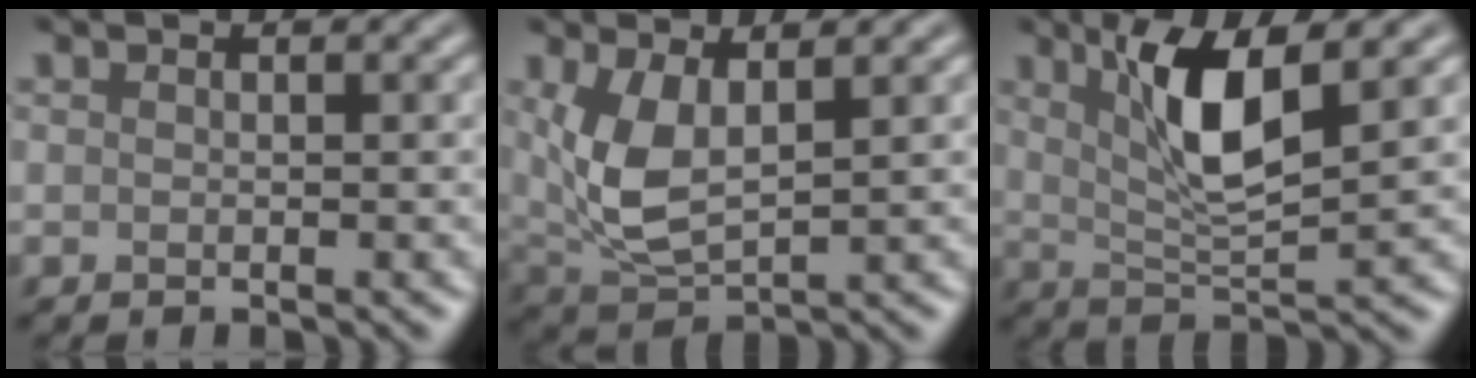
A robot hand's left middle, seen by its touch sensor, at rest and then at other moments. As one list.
[{"total": 5.1, "force": [1.3, 2.4, 4.3], "torque": [-0.105, -0.007, 0.033]}, {"total": 6.4, "force": [2.4, 1.6, 5.6], "torque": [-0.109, -0.003, 0.046]}]